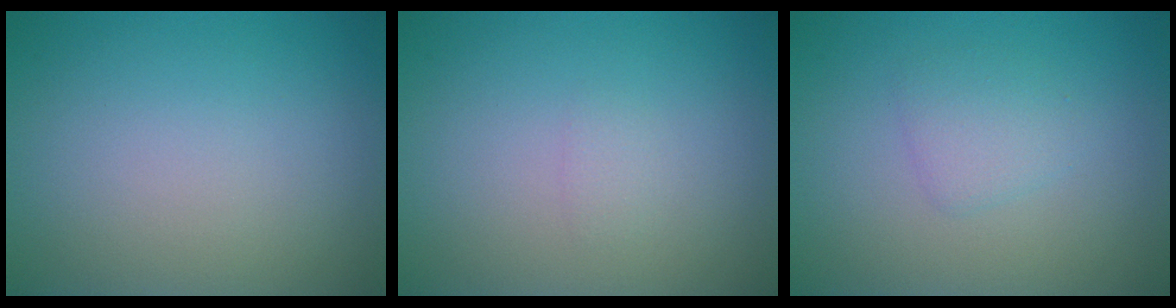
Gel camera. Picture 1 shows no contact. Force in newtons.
{"total": 0.6, "press": 0.6, "slide": 0.1}
{"total": 1.6, "press": 1.6, "slide": 0.0}